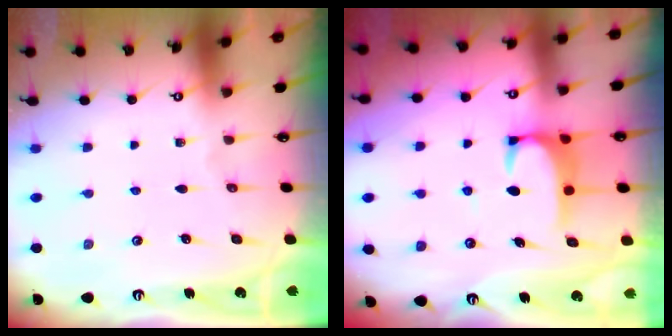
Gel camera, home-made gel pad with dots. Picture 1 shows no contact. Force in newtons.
{"total": 2.9, "press": 2.8, "slide": 0.7}